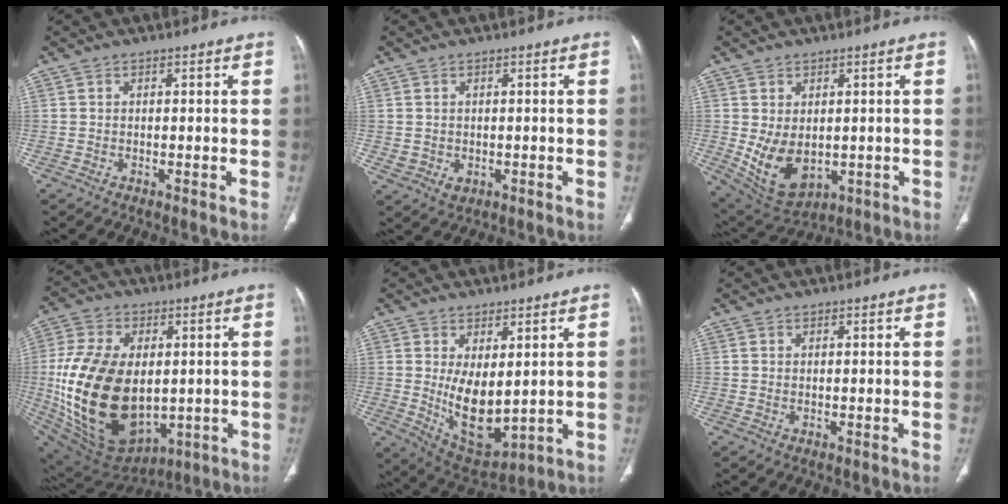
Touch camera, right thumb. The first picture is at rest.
{"total": 2.9, "force": [-0.2, 2.5, 1.5], "torque": [-0.021, -0.004, 0.011]}
{"total": 10.1, "force": [-0.8, 6.7, 7.5], "torque": [-0.118, -0.011, 0.015]}
{"total": 25.9, "force": [-1.0, 16.3, 20.1], "torque": [-0.391, -0.018, 0.015]}
{"total": 10.6, "force": [1.0, 5.4, 9.1], "torque": [-0.132, -0.029, 0.044]}
{"total": 0.0}